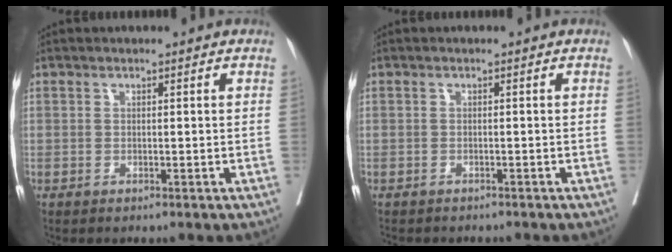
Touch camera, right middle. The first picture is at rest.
{"total": 5.2, "force": [-4.6, 1.7, 1.8], "torque": [-0.021, -0.003, -0.059]}